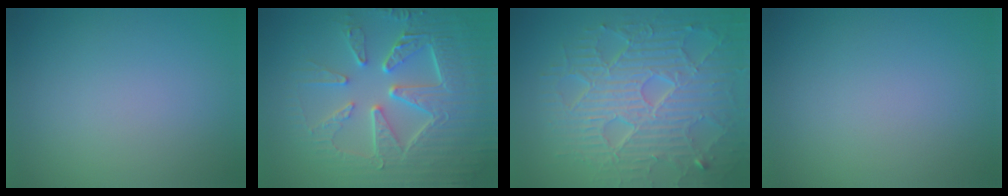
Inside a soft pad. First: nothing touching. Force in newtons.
{"total": 8.6, "press": 6.2, "slide": 6.0}
{"total": 9.2, "press": 6.6, "slide": 6.5}
{"total": 0.0}